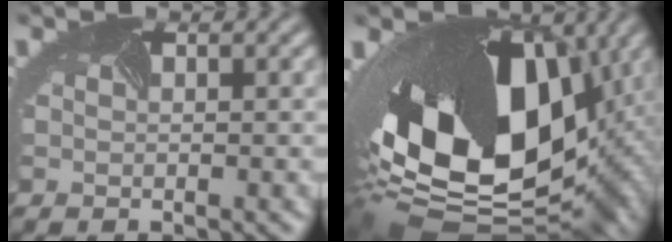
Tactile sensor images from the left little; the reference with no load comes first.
{"total": 19.4, "force": [0.8, 12.1, 15.1], "torque": [-0.301, -0.071, 0.039]}